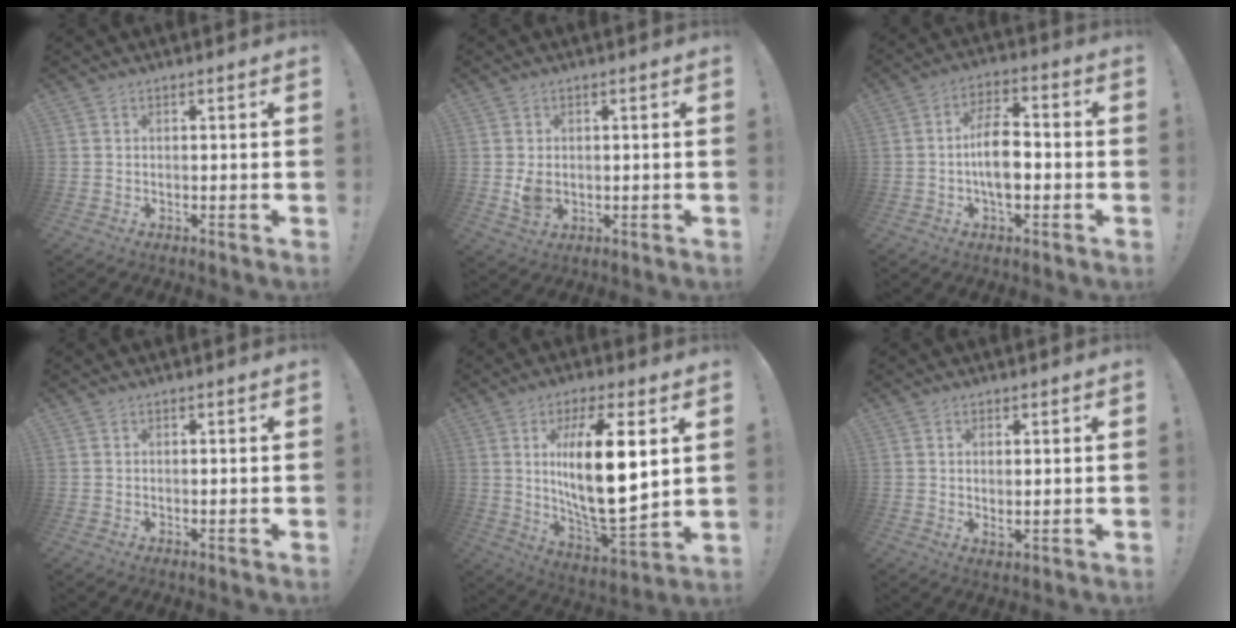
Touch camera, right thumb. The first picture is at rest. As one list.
[{"total": 4.5, "force": [0.1, 3.5, 2.8], "torque": [-0.041, -0.007, 0.001]}, {"total": 10.2, "force": [-2.0, 5.3, 8.5], "torque": [-0.153, 0.015, -0.034]}, {"total": 0.0}, {"total": 19.6, "force": [4.4, 6.5, 17.9], "torque": [-0.322, -0.028, 0.061]}, {"total": 2.0, "force": [0.8, 0.5, 1.8], "torque": [-0.026, -0.006, 0.013]}]